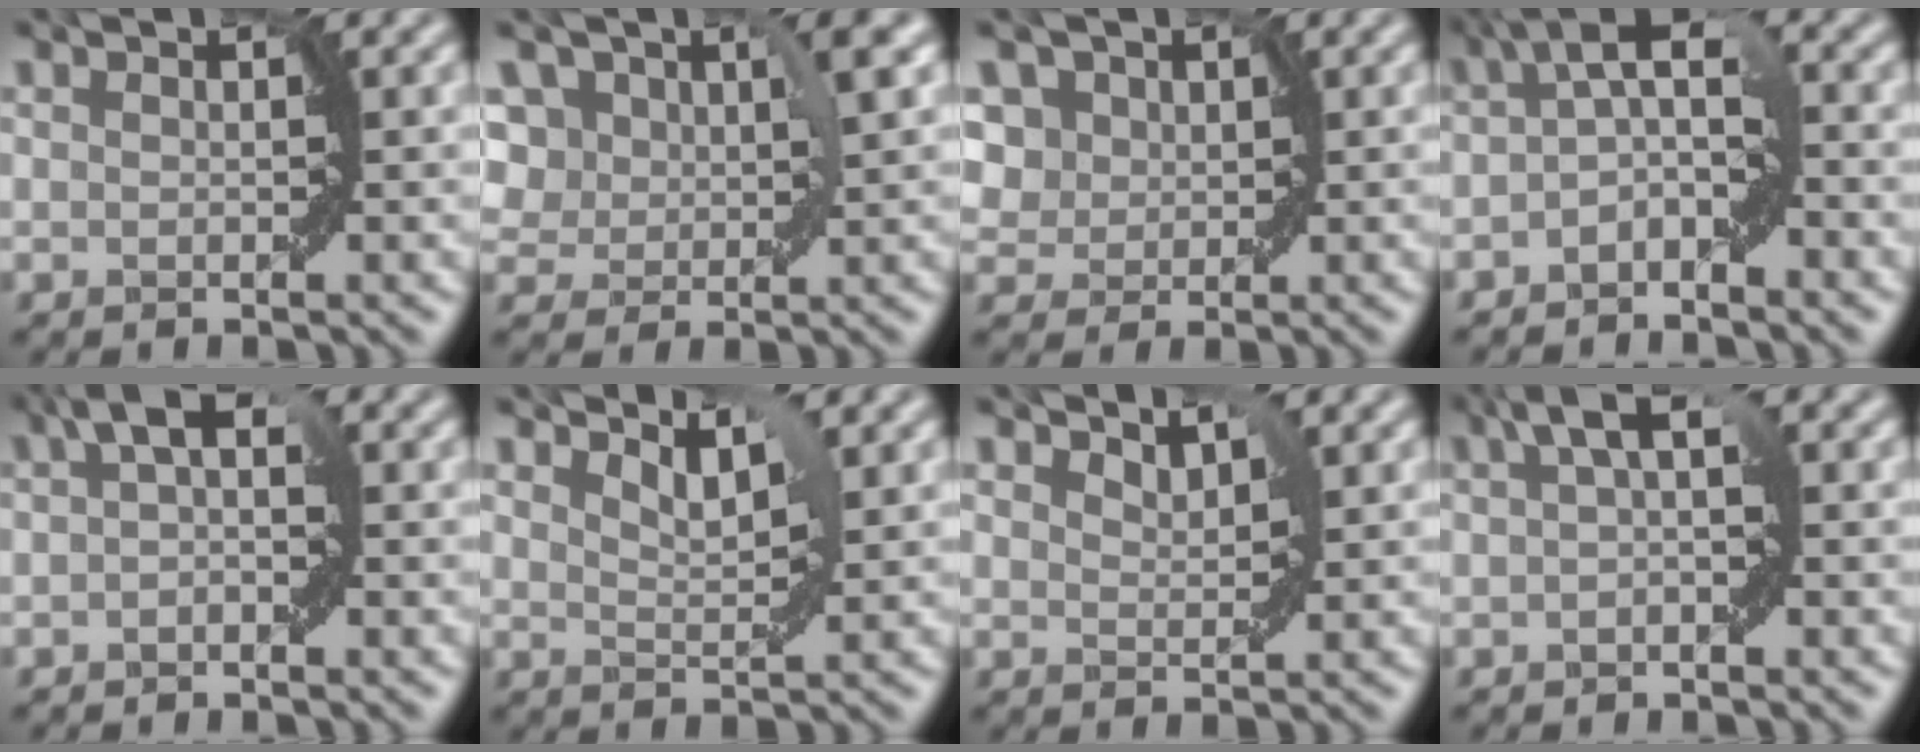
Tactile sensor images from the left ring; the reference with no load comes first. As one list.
[{"total": 7.1, "force": [3.0, 4.5, 4.6], "torque": [-0.094, 0.027, 0.051]}, {"total": 7.1, "force": [3.1, 5.3, 3.5], "torque": [-0.079, 0.024, 0.032]}, {"total": 3.9, "force": [-0.6, 1.5, 3.5], "torque": [-0.054, 0.017, -0.023]}, {"total": 2.8, "force": [0.5, 1.2, 2.5], "torque": [-0.032, 0.012, 0.000]}, {"total": 2.3, "force": [2.0, 0.4, 1.1], "torque": [-0.022, -0.006, 0.032]}, {"total": 1.7, "force": [1.6, 0.3, 0.4], "torque": [-0.008, -0.002, 0.028]}, {"total": 2.7, "force": [0.8, 0.6, 2.5], "torque": [-0.036, 0.010, 0.009]}]